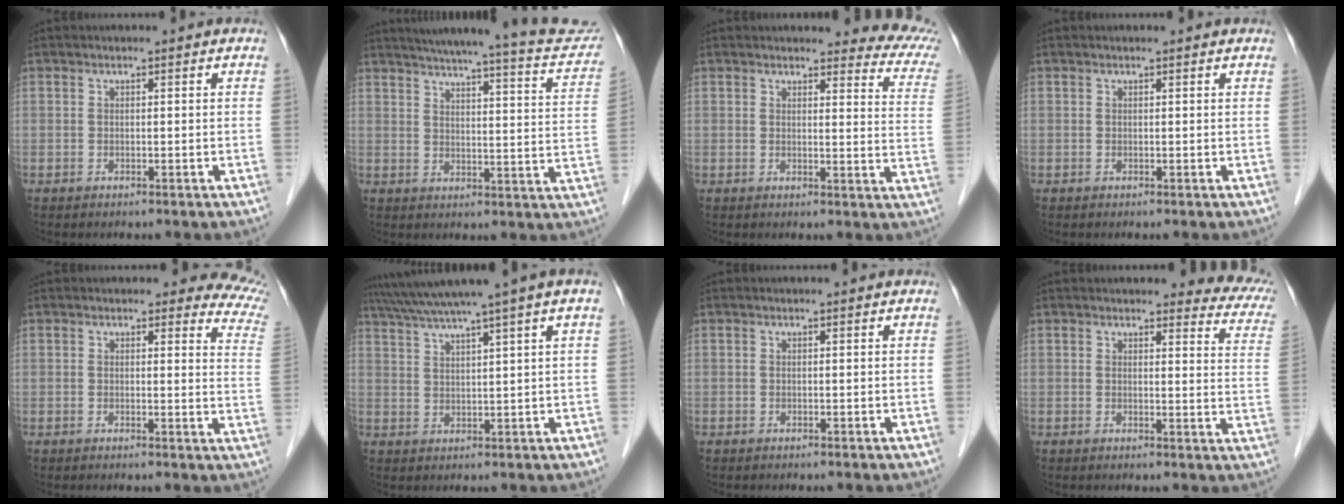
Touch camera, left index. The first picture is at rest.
{"total": 22.6, "force": [20.2, 2.3, 9.8], "torque": [-0.133, -0.026, 0.238]}
{"total": 9.9, "force": [9.5, 1.7, 2.5], "torque": [0.001, -0.056, 0.068]}
{"total": 1.0, "force": [0.9, 0.1, 0.2], "torque": [-0.010, 0.011, 0.010]}
{"total": 8.2, "force": [7.4, 2.6, 2.4], "torque": [0.007, -0.041, 0.038]}
{"total": 9.4, "force": [7.1, -2.1, 5.8], "torque": [-0.097, 0.027, 0.106]}
{"total": 0.0}
{"total": 9.6, "force": [8.9, 2.3, 2.6], "torque": [0.006, -0.041, 0.062]}